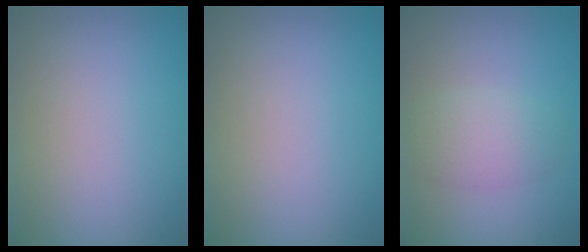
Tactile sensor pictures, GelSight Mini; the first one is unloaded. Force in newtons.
{"total": 0.0}
{"total": 2.9, "press": 2.9, "slide": 0.1}